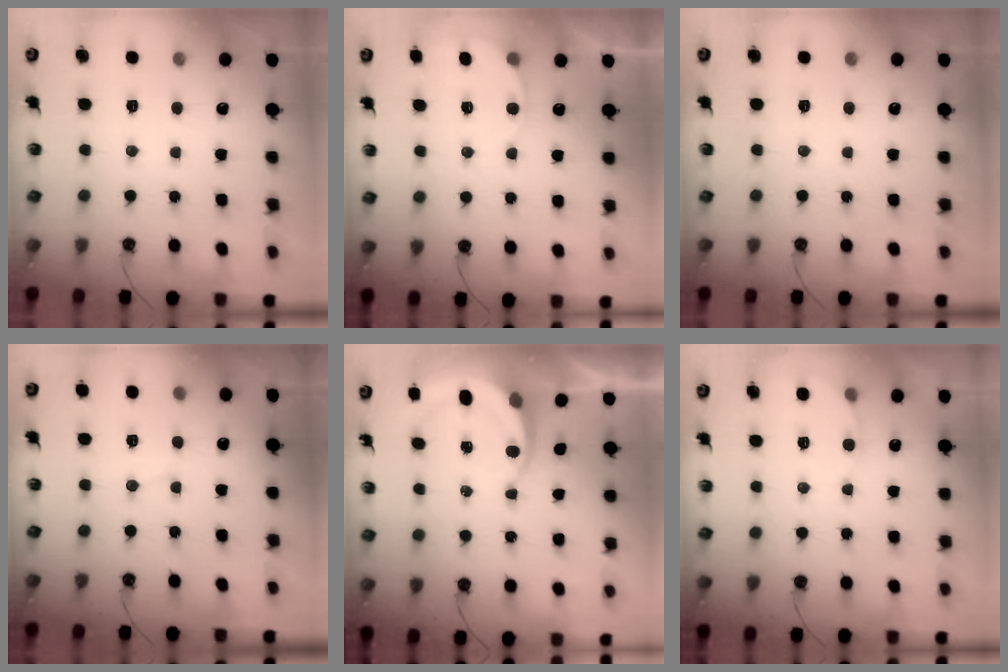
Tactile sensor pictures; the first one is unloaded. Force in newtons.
{"total": 4.5, "press": 4.4, "slide": 1.0}
{"total": 0.0}
{"total": 4.1, "press": 4.1, "slide": 0.5}
{"total": 5.9, "press": 5.8, "slide": 1.0}
{"total": 4.4, "press": 4.4, "slide": 0.4}